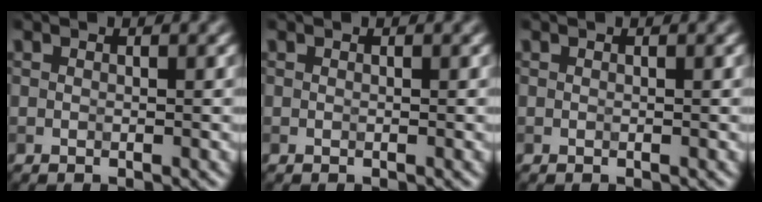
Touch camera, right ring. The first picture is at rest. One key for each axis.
{"total": 0.0}
{"total": 0.0}